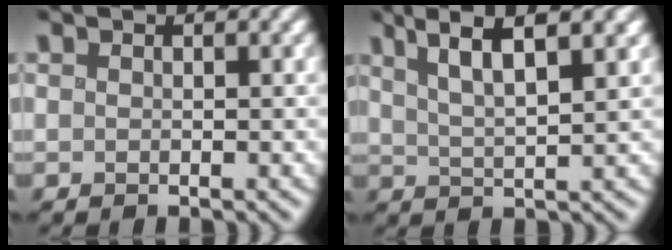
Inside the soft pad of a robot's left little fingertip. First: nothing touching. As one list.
[{"total": 5.8, "force": [3.5, 1.0, 4.5], "torque": [-0.071, 0.011, 0.060]}]